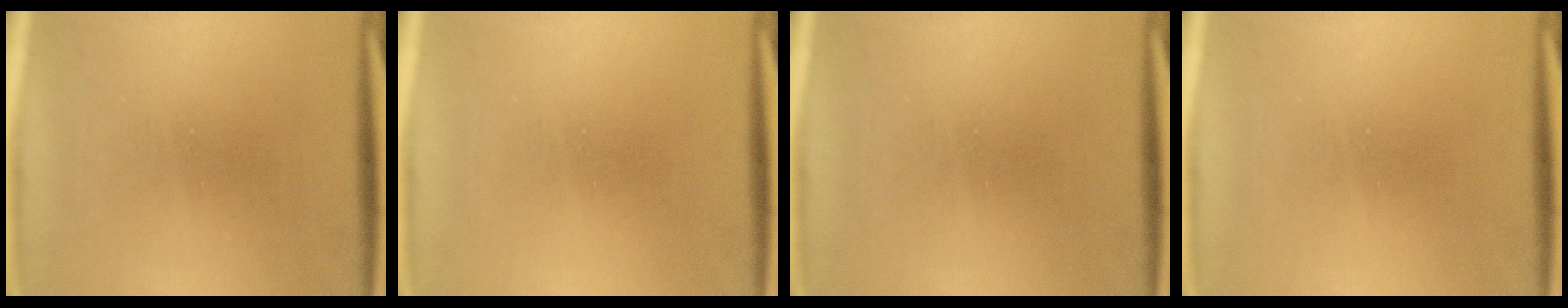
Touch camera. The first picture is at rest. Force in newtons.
{"total": 0.0}
{"total": 0.0}
{"total": 0.0}